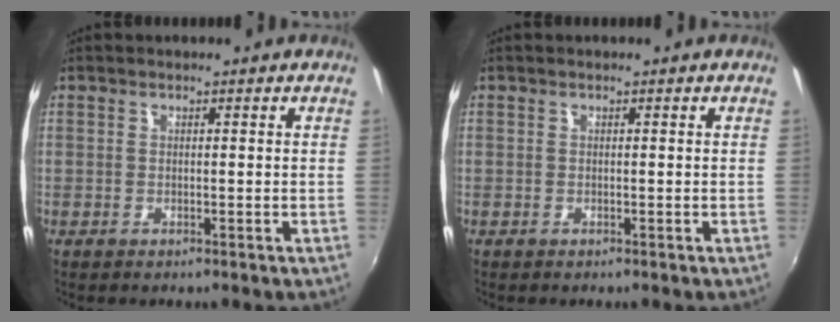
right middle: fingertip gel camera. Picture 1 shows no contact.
{"total": 0.0}